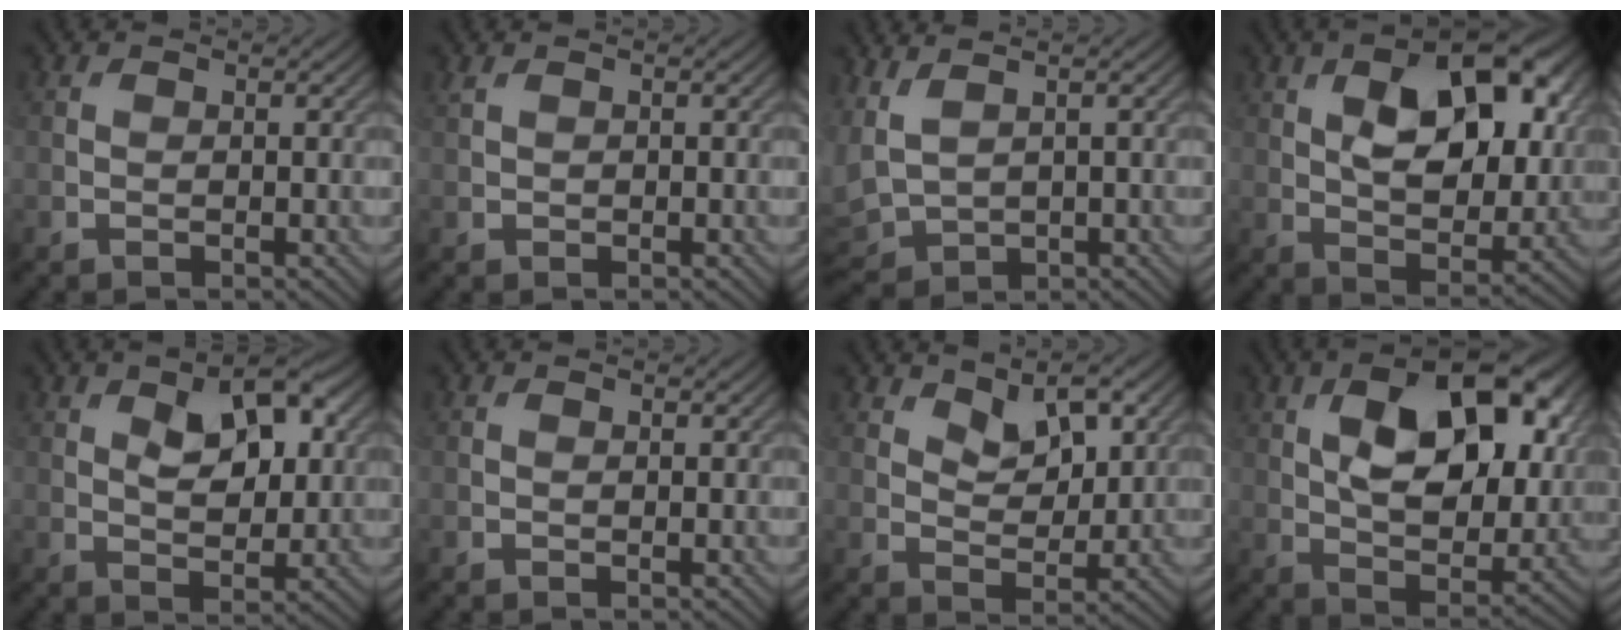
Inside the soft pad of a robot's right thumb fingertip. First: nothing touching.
{"total": 0.7, "force": [0.3, 0.5, 0.5], "torque": [-0.017, 0.001, 0.010]}
{"total": 4.4, "force": [1.7, 2.4, 3.3], "torque": [-0.105, -0.006, 0.040]}
{"total": 13.5, "force": [4.1, 7.1, 10.7], "torque": [-0.162, 0.007, 0.056]}
{"total": 8.2, "force": [2.8, 4.2, 6.4], "torque": [-0.107, 0.004, 0.042]}
{"total": 0.0}
{"total": 5.9, "force": [3.4, 2.9, 3.8], "torque": [-0.064, -0.010, 0.059]}
{"total": 15.3, "force": [4.7, 8.1, 12.1], "torque": [-0.188, 0.012, 0.067]}